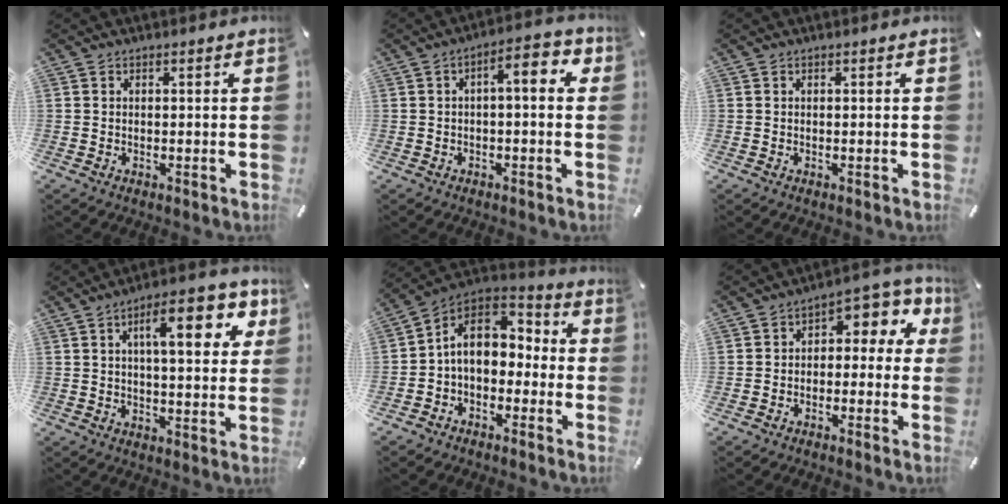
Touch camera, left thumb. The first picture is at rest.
{"total": 6.2, "force": [0.5, 2.5, 5.6], "torque": [-0.083, 0.000, 0.000]}
{"total": 0.0}
{"total": 14.1, "force": [5.2, 5.3, 11.9], "torque": [-0.168, -0.005, 0.077]}
{"total": 10.4, "force": [-0.5, 8.4, 6.1], "torque": [-0.108, 0.016, -0.008]}
{"total": 5.8, "force": [0.3, 4.0, 4.2], "torque": [-0.065, -0.002, 0.001]}